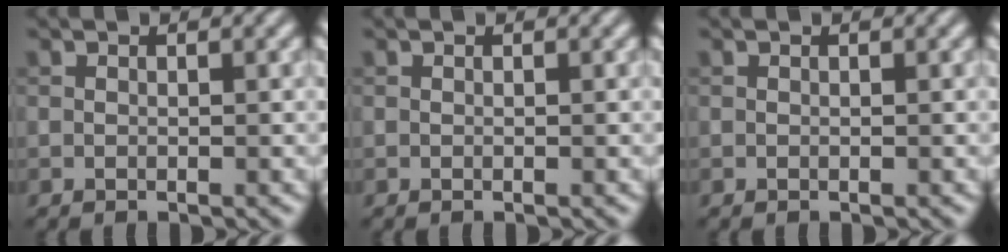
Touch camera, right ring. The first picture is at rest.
{"total": 0.0}
{"total": 0.0}